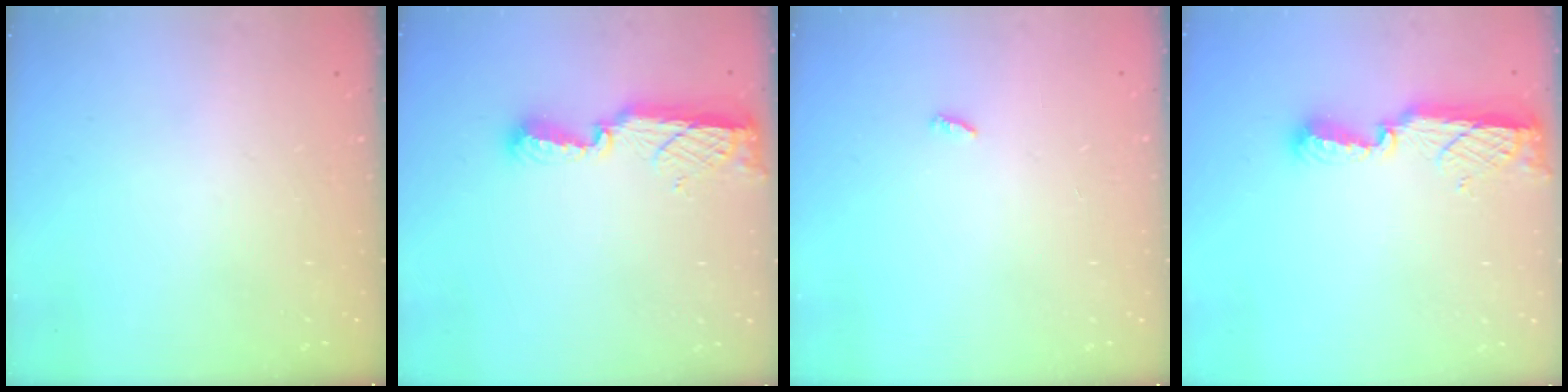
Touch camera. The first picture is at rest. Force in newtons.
{"total": 8.5, "press": 8.4, "slide": 0.8}
{"total": 2.3, "press": 2.3, "slide": 0.2}
{"total": 8.5, "press": 8.4, "slide": 0.8}